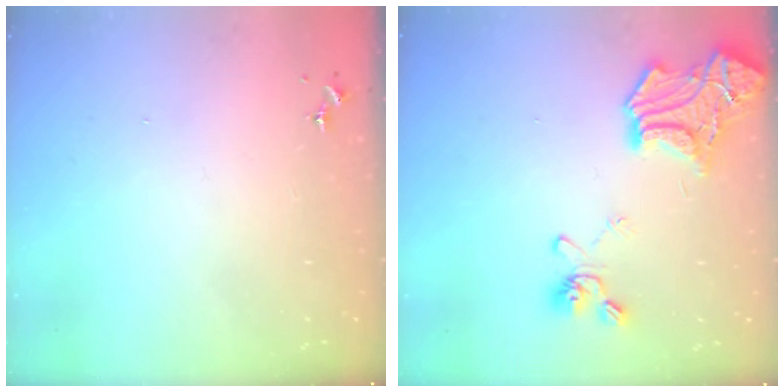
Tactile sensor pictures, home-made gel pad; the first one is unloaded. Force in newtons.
{"total": 19.7, "press": 19.6, "slide": 1.9}